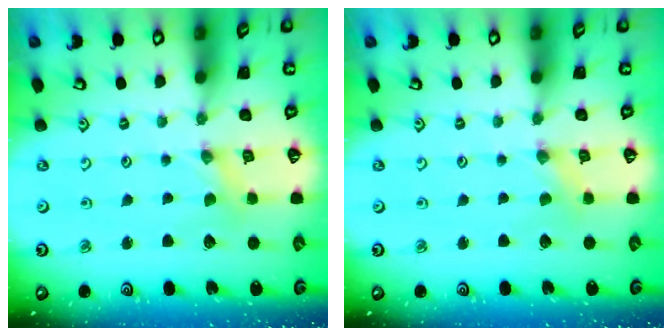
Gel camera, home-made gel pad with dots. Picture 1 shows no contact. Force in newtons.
{"total": 0.0}